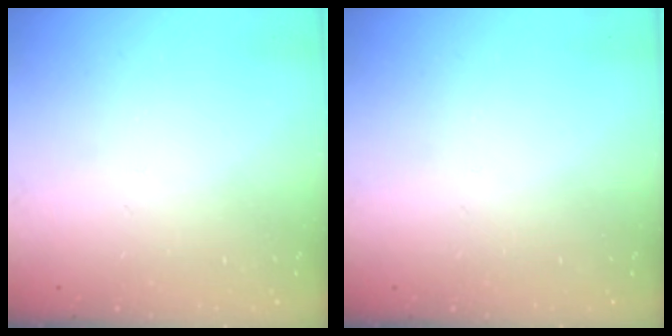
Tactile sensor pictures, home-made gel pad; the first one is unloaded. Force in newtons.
{"total": 0.0}